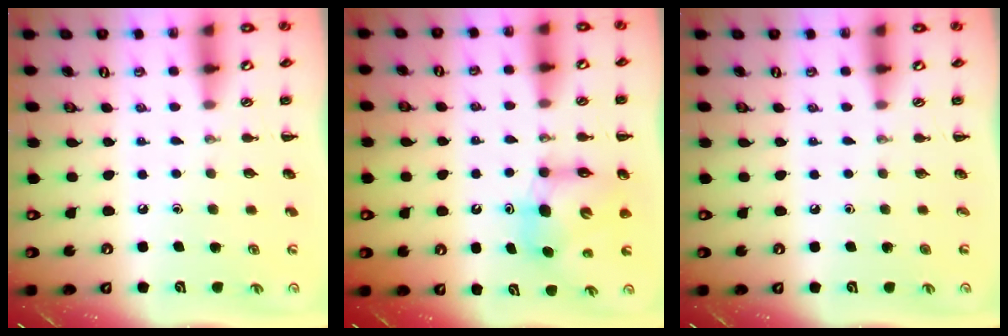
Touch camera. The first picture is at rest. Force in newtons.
{"total": 7.1, "press": 7.0, "slide": 1.2}
{"total": 0.0}